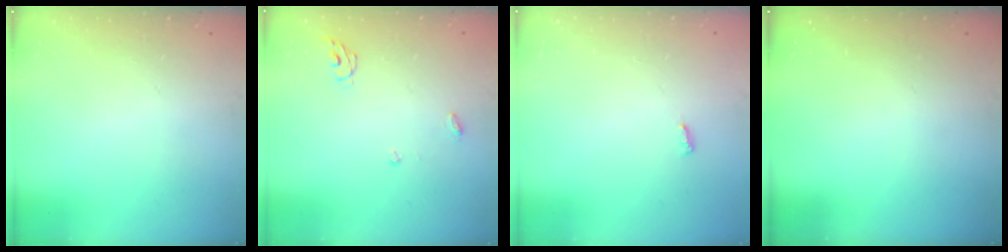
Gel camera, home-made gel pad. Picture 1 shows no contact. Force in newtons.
{"total": 4.9, "press": 4.9, "slide": 0.4}
{"total": 2.8, "press": 2.8, "slide": 0.4}
{"total": 0.0}